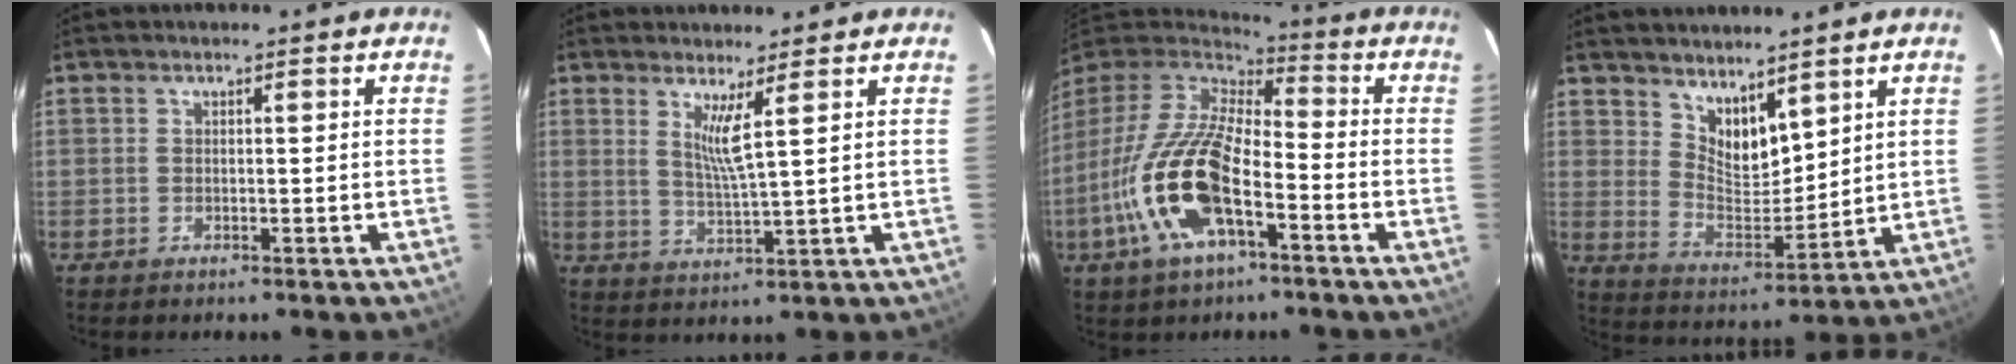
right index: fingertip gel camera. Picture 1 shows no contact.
{"total": 4.6, "force": [2.4, -0.7, 3.8], "torque": [-0.074, -0.016, 0.042]}
{"total": 19.3, "force": [-7.5, 7.5, 16.2], "torque": [-0.336, -0.024, -0.152]}
{"total": 8.5, "force": [6.4, 3.8, 4.0], "torque": [-0.060, -0.006, 0.126]}